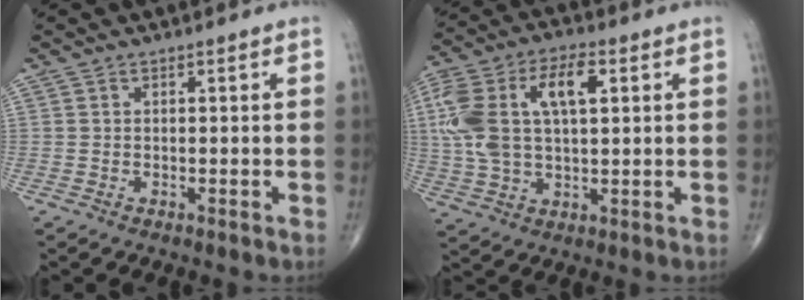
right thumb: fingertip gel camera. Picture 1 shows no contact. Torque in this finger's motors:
{"motor_torque": [0.67, 1.17, 1.90, 0.44, 0.31]}